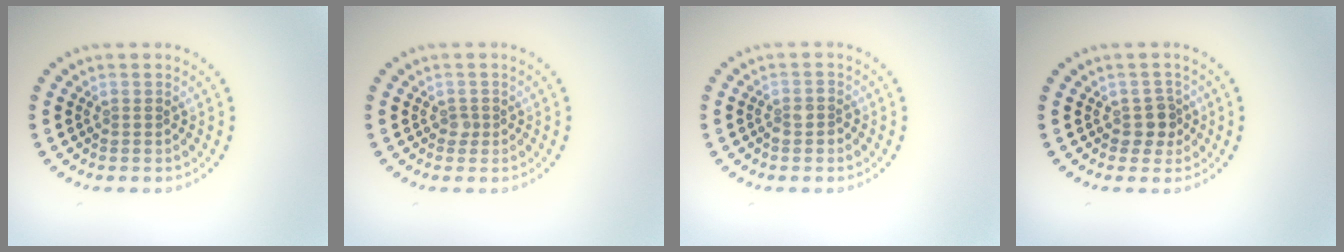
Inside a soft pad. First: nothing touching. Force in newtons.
{"total": 0.8, "press": 0.5, "slide": 0.6}
{"total": 1.5, "press": 1.3, "slide": 0.7}
{"total": 1.8, "press": 1.5, "slide": 1.0}